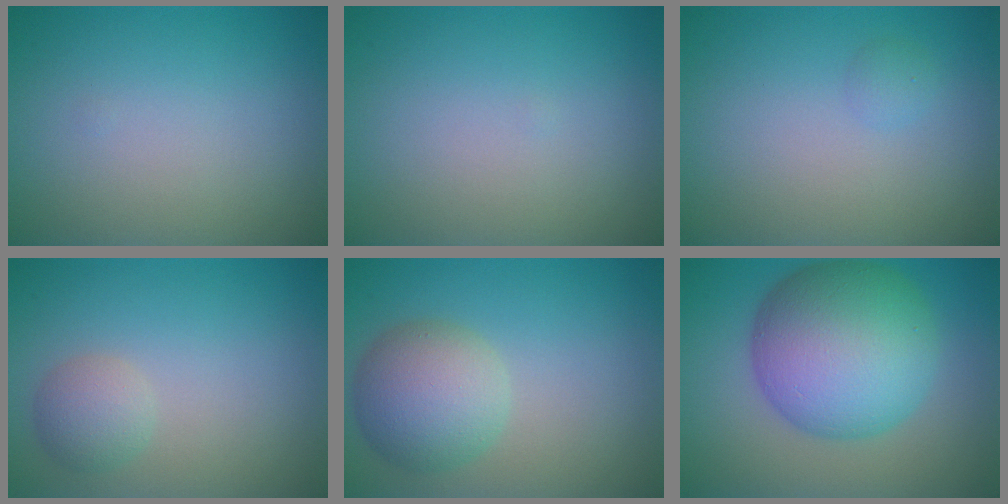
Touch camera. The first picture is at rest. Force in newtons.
{"total": 0.0}
{"total": 0.8, "press": 0.8, "slide": 0.0}
{"total": 2.1, "press": 2.1, "slide": 0.1}
{"total": 5.5, "press": 5.5, "slide": 0.3}
{"total": 11.6, "press": 11.6, "slide": 0.3}